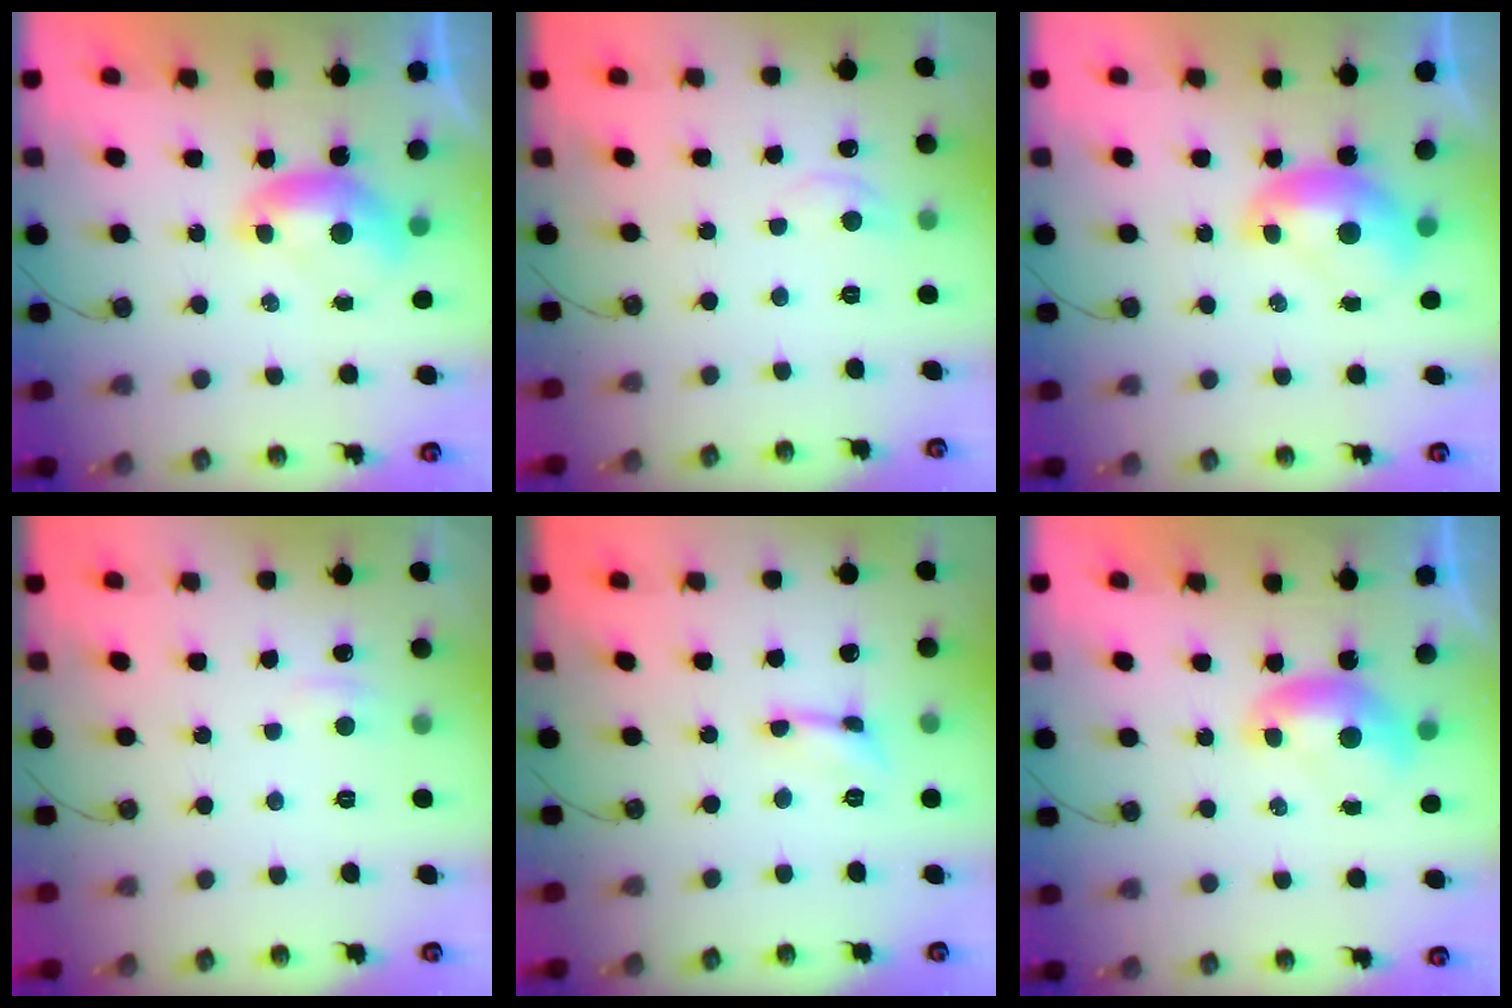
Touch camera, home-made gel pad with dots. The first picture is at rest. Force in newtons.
{"total": 0.6, "press": 0.1, "slide": 0.6}
{"total": 1.4, "press": 1.4, "slide": 0.3}
{"total": 2.7, "press": 2.7, "slide": 0.5}
{"total": 0.5, "press": 0.5, "slide": 0.1}
{"total": 0.0}